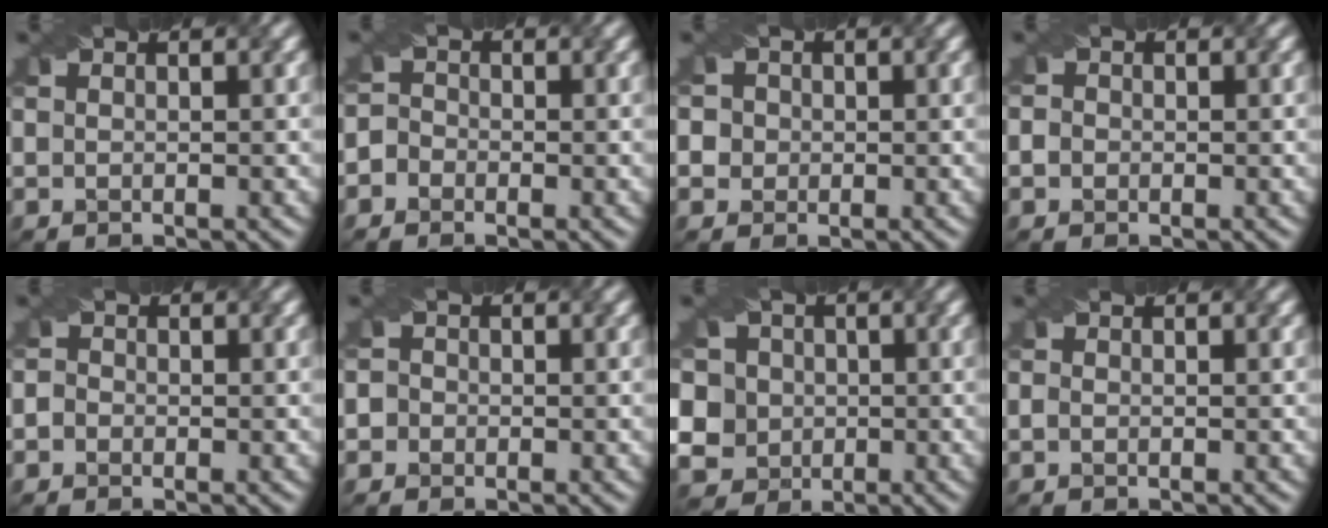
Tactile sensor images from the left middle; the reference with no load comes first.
{"total": 1.8, "force": [-1.2, 1.4, 0.2], "torque": [0.014, 0.013, -0.032]}
{"total": 4.0, "force": [0.8, 3.7, 1.3], "torque": [-0.018, 0.031, -0.004]}
{"total": 1.6, "force": [0.0, 1.4, 0.6], "torque": [0.005, 0.021, -0.017]}
{"total": 1.4, "force": [-0.3, 1.3, 0.5], "torque": [0.009, 0.015, -0.022]}
{"total": 2.0, "force": [-0.2, 1.8, 0.6], "torque": [0.014, 0.024, -0.030]}
{"total": 8.8, "force": [0.7, 7.9, 3.9], "torque": [-0.085, 0.029, -0.023]}
{"total": 0.5, "force": [-0.5, 0.0, 0.1], "torque": [-0.005, 0.000, -0.007]}